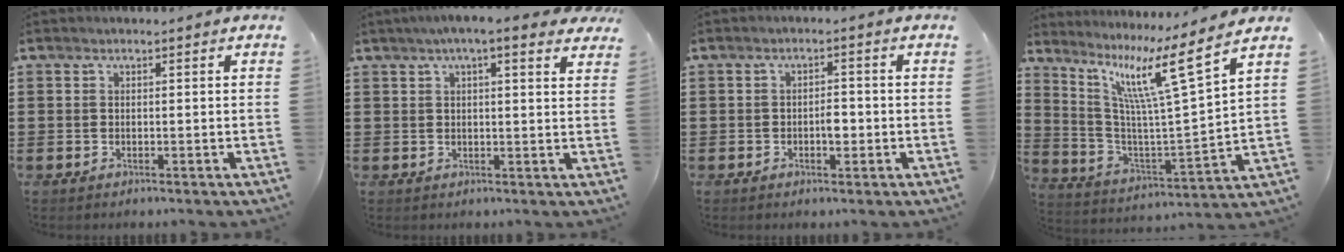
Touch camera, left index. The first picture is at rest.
{"total": 4.6, "force": [3.4, 0.9, 3.0], "torque": [-0.060, 0.001, 0.057]}
{"total": 2.3, "force": [-0.5, 1.1, 1.9], "torque": [-0.030, 0.001, -0.013]}
{"total": 11.6, "force": [7.1, -0.1, 9.2], "torque": [-0.202, -0.038, 0.105]}